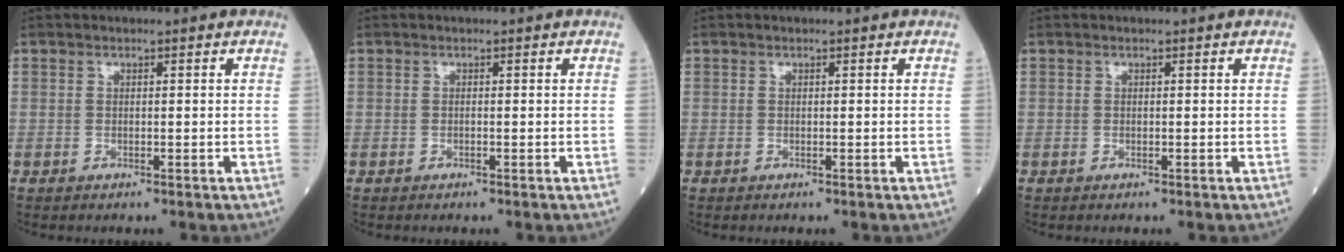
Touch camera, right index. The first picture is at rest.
{"total": 0.0}
{"total": 0.0}
{"total": 0.0}